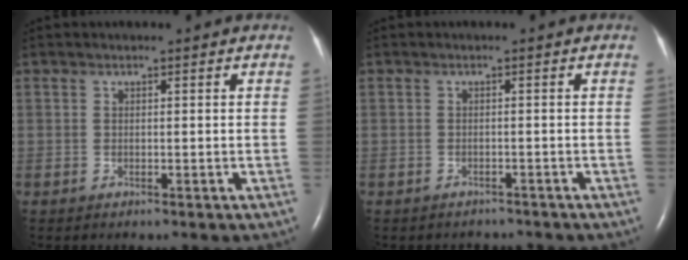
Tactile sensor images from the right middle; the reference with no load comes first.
{"total": 2.7, "force": [-2.4, 1.0, -0.2], "torque": [-0.002, -0.002, -0.033]}